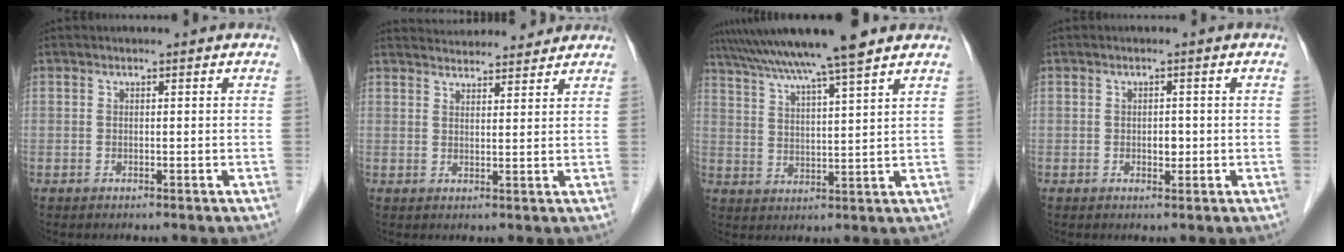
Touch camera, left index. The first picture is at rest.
{"total": 10.6, "force": [10.1, 1.8, 2.6], "torque": [-0.036, 0.023, 0.140]}
{"total": 13.0, "force": [10.9, -1.1, 7.1], "torque": [-0.127, 0.020, 0.172]}
{"total": 1.4, "force": [-0.2, 0.9, 1.0], "torque": [-0.017, 0.000, -0.001]}